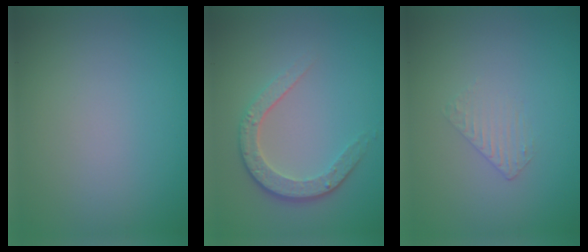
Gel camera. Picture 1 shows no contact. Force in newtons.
{"total": 3.4, "press": 2.6, "slide": 2.2}
{"total": 0.9, "press": 0.2, "slide": 0.9}